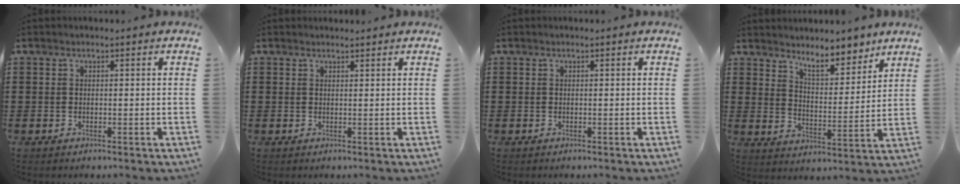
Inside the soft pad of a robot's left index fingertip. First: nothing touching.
{"total": 1.1, "force": [1.0, 0.3, -0.1], "torque": [-0.001, 0.001, 0.021]}
{"total": 0.0}
{"total": 6.5, "force": [6.0, 1.3, 2.1], "torque": [-0.038, -0.036, 0.103]}